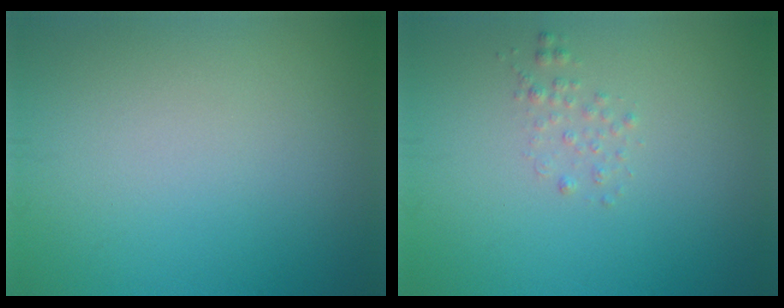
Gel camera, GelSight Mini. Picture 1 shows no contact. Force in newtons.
{"total": 1.0, "press": 1.0, "slide": 0.0}